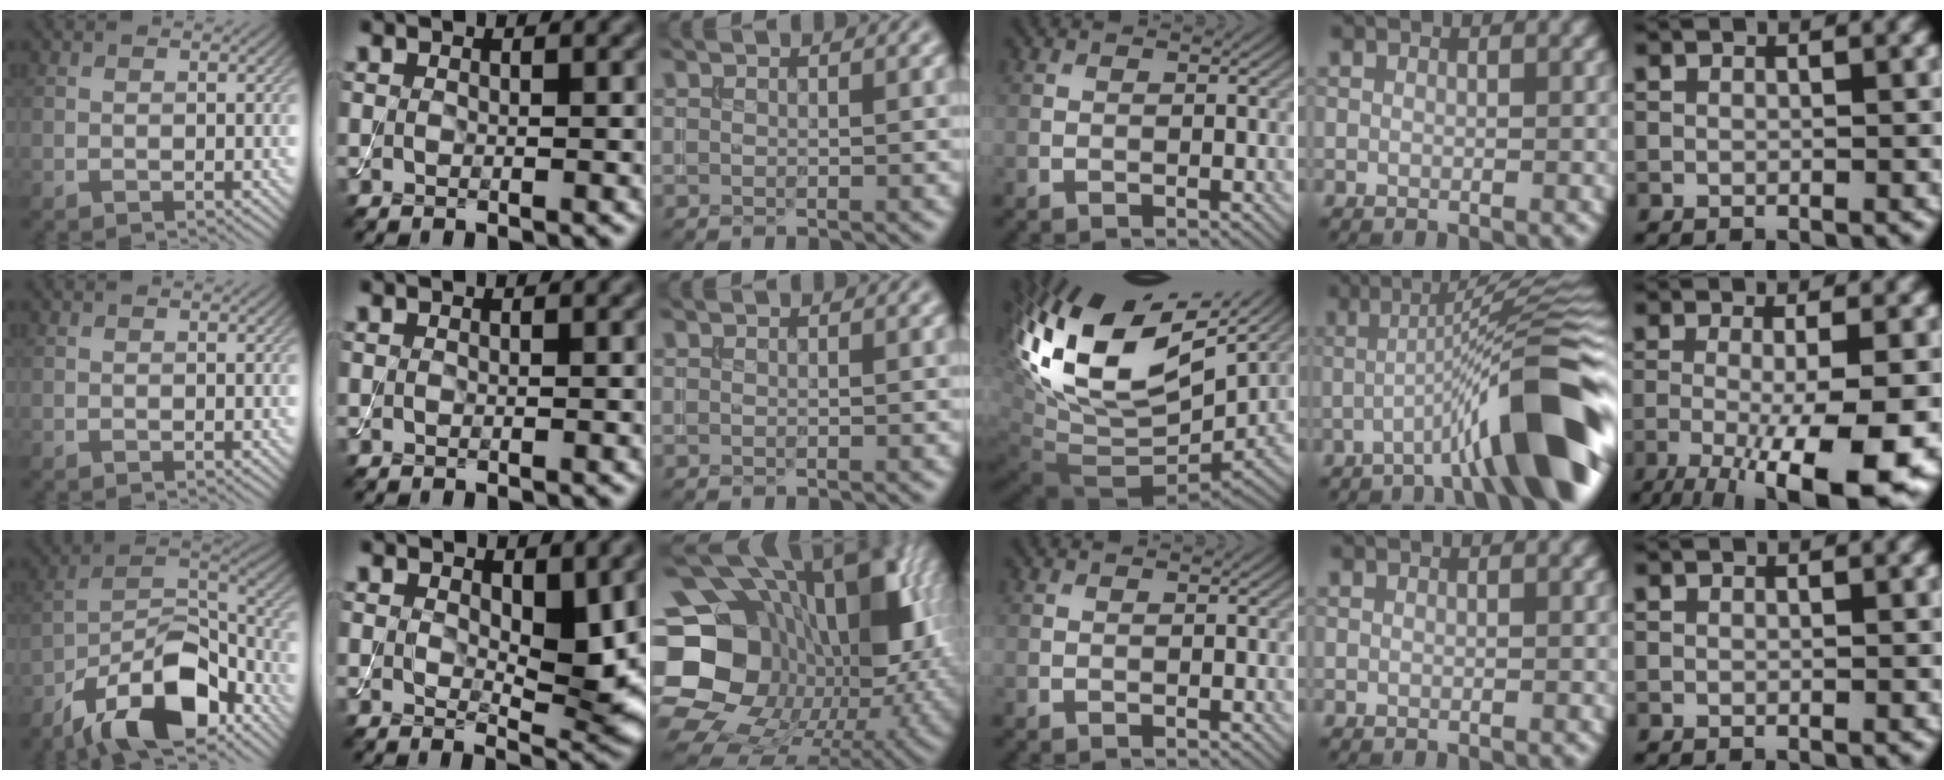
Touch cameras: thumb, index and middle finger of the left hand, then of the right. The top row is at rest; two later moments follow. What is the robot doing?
{"motion": "assemble", "object": "toy tower of hanoi"}